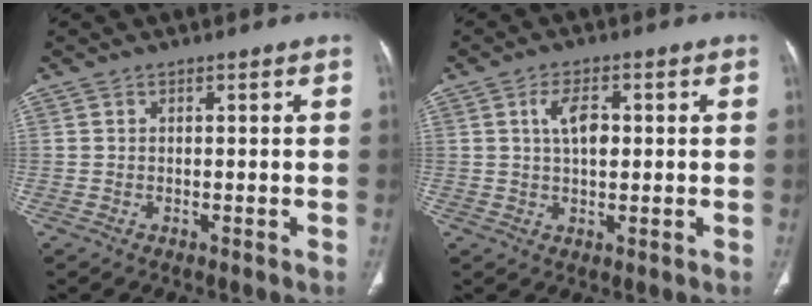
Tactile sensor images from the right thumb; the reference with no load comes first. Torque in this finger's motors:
{"motor_torque": [1.82, 3.19, 0.35, -0.21, 0.12]}